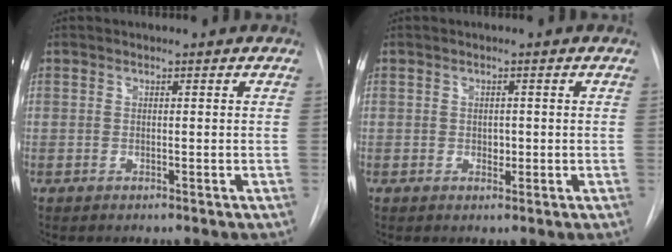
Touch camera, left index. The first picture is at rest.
{"total": 1.3, "force": [-0.1, 0.9, 0.9], "torque": [-0.012, 0.001, 0.001]}